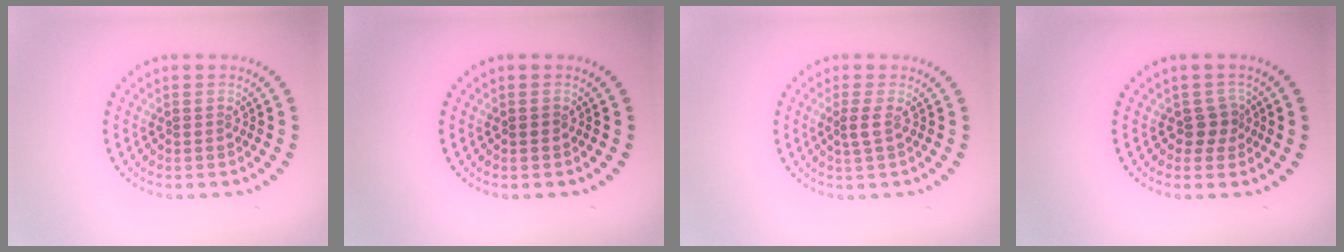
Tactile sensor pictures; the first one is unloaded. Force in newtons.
{"total": 0.6, "press": 0.6, "slide": 0.1}
{"total": 1.1, "press": 0.8, "slide": 0.7}
{"total": 1.7, "press": 1.3, "slide": 1.1}